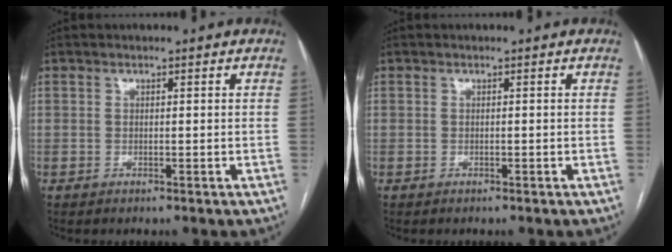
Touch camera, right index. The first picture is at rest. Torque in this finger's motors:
{"motor_torque": [0.00, 0.00, 0.00, 0.00]}